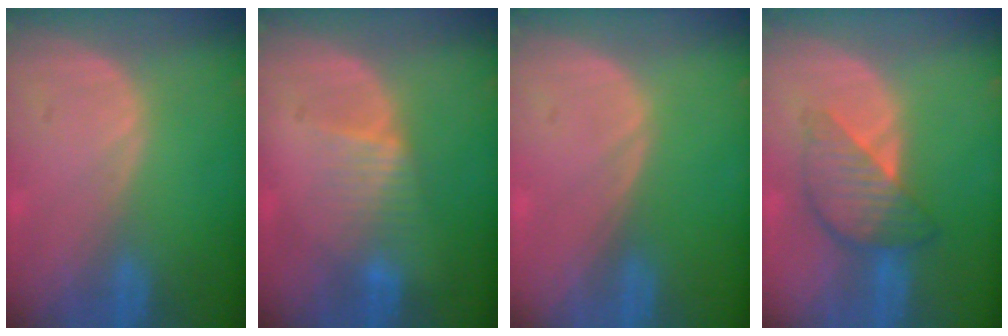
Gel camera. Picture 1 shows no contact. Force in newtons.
{"total": 4.0, "press": 4.0, "slide": 0.4}
{"total": 0.0}
{"total": 6.4, "press": 6.4, "slide": 0.3}